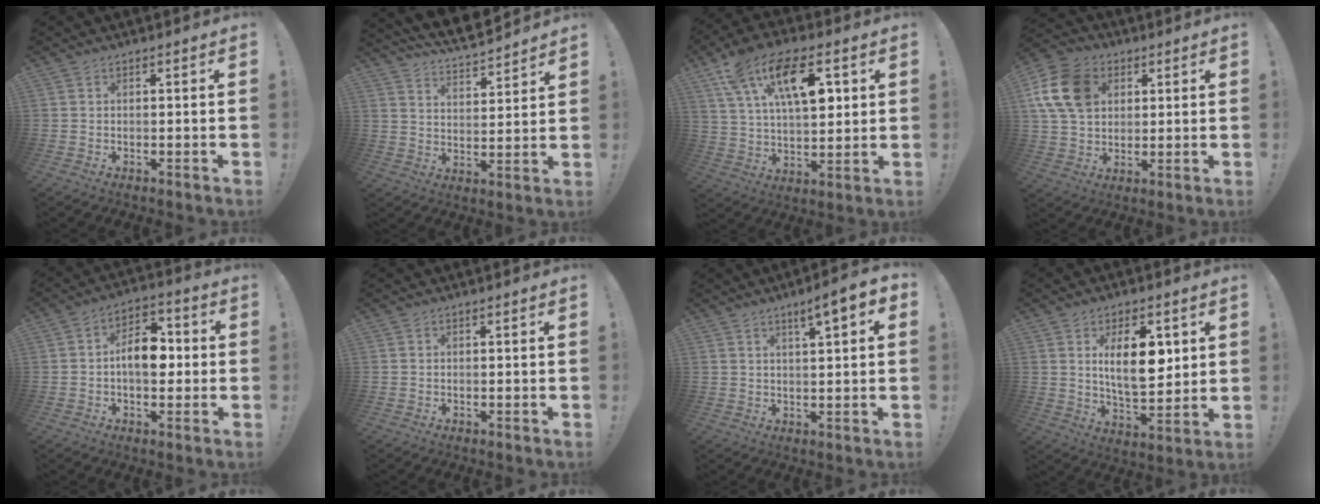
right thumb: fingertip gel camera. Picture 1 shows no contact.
{"total": 8.1, "force": [7.5, 1.6, 2.5], "torque": [-0.053, -0.068, 0.136]}
{"total": 18.9, "force": [8.3, 9.5, 14.1], "torque": [-0.234, -0.021, 0.142]}
{"total": 16.1, "force": [5.1, 12.3, 9.1], "torque": [-0.155, -0.009, 0.104]}
{"total": 11.3, "force": [-0.6, 7.0, 8.8], "torque": [-0.128, 0.015, -0.009]}
{"total": 0.0}
{"total": 6.3, "force": [3.5, 0.8, 5.1], "torque": [-0.072, -0.022, 0.052]}
{"total": 13.5, "force": [3.6, 6.4, 11.3], "torque": [-0.175, -0.011, 0.054]}